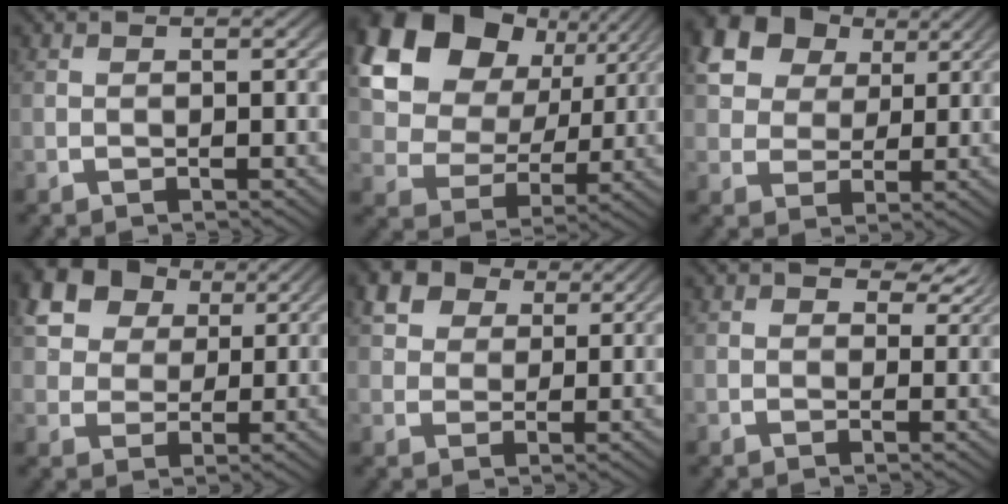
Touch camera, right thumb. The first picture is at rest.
{"total": 14.3, "force": [5.0, 9.8, 9.1], "torque": [-0.199, -0.007, 0.089]}
{"total": 11.7, "force": [5.0, 8.9, 5.6], "torque": [-0.126, 0.008, 0.079]}
{"total": 9.2, "force": [4.2, 7.1, 4.2], "torque": [-0.093, 0.001, 0.072]}
{"total": 6.4, "force": [3.4, 4.5, 2.9], "torque": [-0.062, -0.001, 0.058]}
{"total": 2.9, "force": [1.7, 1.6, 1.7], "torque": [-0.015, 0.005, 0.023]}